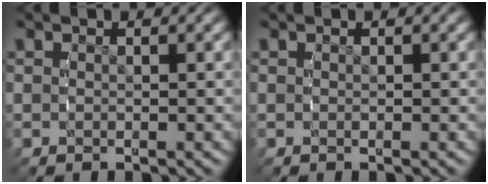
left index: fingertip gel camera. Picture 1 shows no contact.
{"total": 0.0}